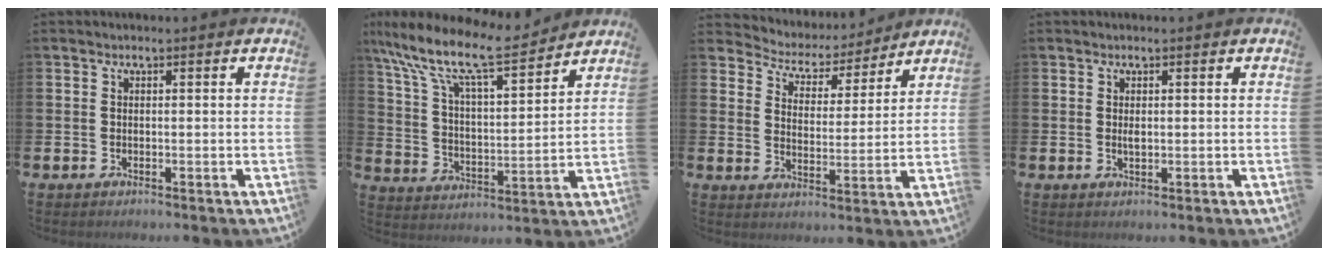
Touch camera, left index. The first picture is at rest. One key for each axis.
{"total": 11.2, "fx": 9.4, "fy": 2.8, "fz": 5.5, "tx": -0.137, "ty": -0.060, "tz": 0.159}
{"total": 4.6, "fx": 4.3, "fy": 1.8, "fz": -0.1, "tx": -0.019, "ty": -0.041, "tz": 0.066}
{"total": 0.8, "fx": 0.2, "fy": 0.3, "fz": 0.7, "tx": -0.007, "ty": -0.001, "tz": 0.002}